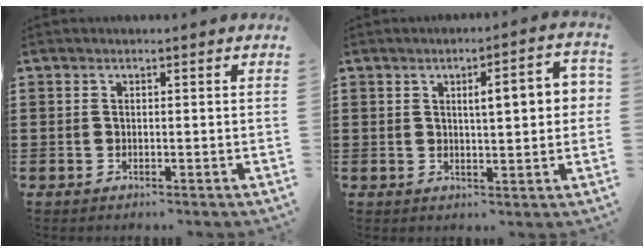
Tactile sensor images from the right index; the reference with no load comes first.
{"total": 5.5, "force": [1.0, 1.2, 5.3], "torque": [-0.084, -0.002, 0.010]}